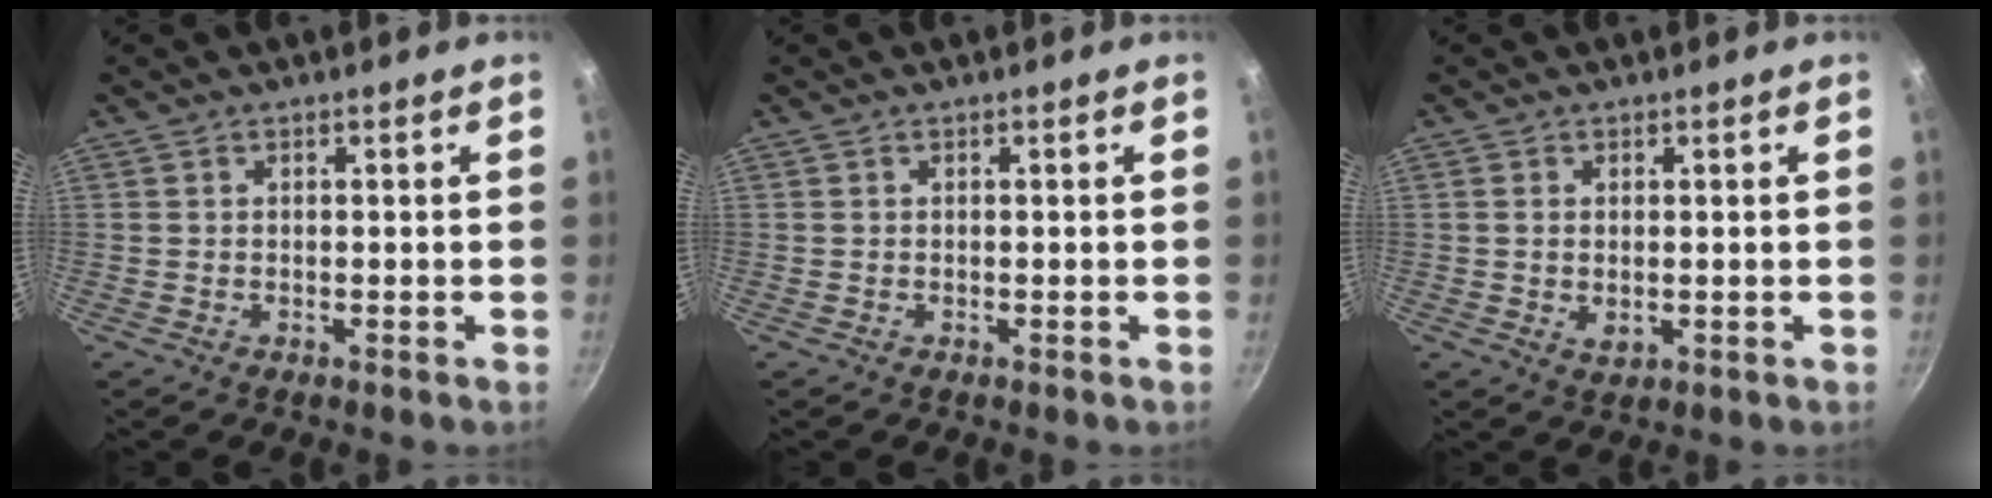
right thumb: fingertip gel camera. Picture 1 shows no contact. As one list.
[{"total": 0.0}, {"total": 2.5, "force": [0.0, 1.6, 2.0], "torque": [-0.034, -0.005, 0.002]}]